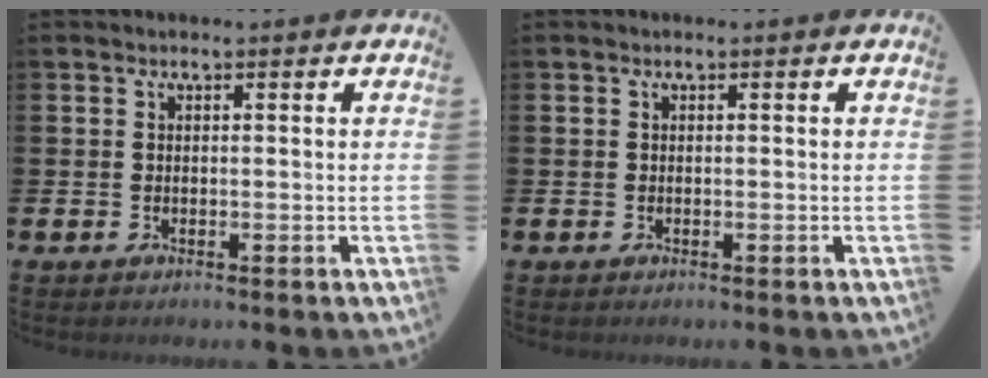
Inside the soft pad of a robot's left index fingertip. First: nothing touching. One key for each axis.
{"total": 0.0}